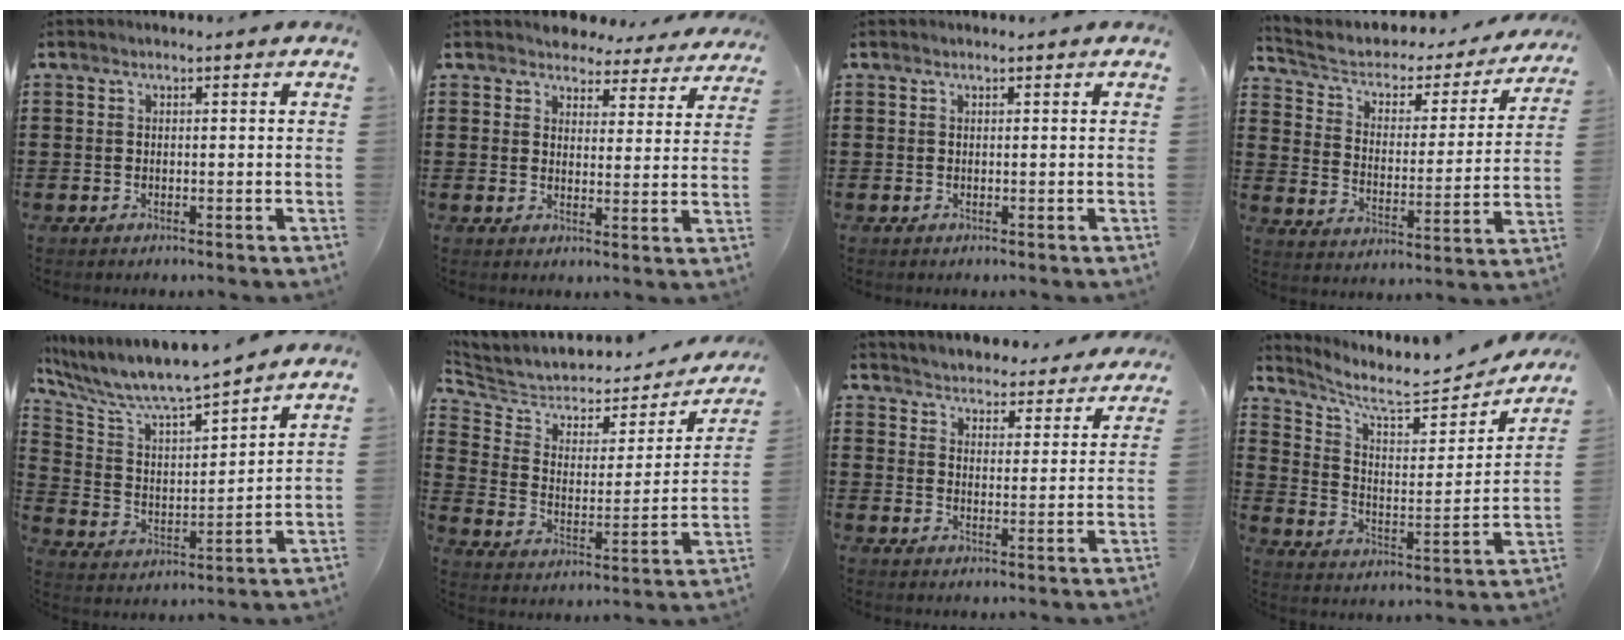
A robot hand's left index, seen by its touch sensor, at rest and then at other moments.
{"total": 4.2, "force": [4.1, 1.0, 0.2], "torque": [-0.018, -0.021, 0.072]}
{"total": 0.0}
{"total": 3.5, "force": [2.3, 2.2, 1.6], "torque": [-0.050, -0.017, 0.029]}
{"total": 7.6, "force": [6.9, 0.8, 3.1], "torque": [-0.094, -0.051, 0.114]}
{"total": 4.9, "force": [4.4, 2.1, 0.9], "torque": [-0.052, -0.034, 0.071]}
{"total": 4.2, "force": [4.2, -0.4, -0.7], "torque": [-0.013, -0.039, 0.068]}
{"total": 6.6, "force": [5.7, 1.2, 3.1], "torque": [-0.081, -0.046, 0.092]}